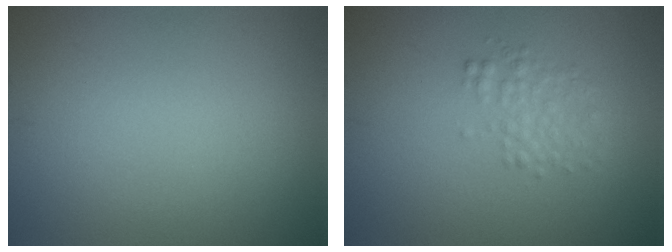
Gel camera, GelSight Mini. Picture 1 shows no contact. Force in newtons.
{"total": 2.0, "press": 2.0, "slide": 0.0}